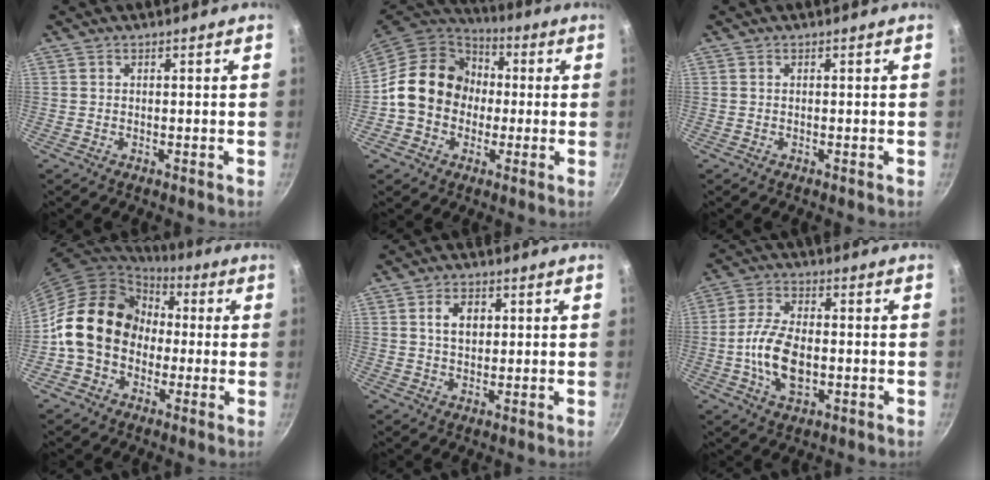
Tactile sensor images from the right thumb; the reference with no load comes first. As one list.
[{"total": 16.4, "force": [-0.2, 14.0, 8.5], "torque": [-0.110, 0.042, -0.018]}, {"total": 0.0}, {"total": 16.9, "force": [-0.4, 13.9, 9.6], "torque": [-0.126, 0.046, -0.019]}, {"total": 5.1, "force": [1.3, 3.5, 3.5], "torque": [-0.043, 0.000, 0.023]}, {"total": 10.7, "force": [-1.7, 6.0, 8.7], "torque": [-0.165, 0.017, -0.035]}]